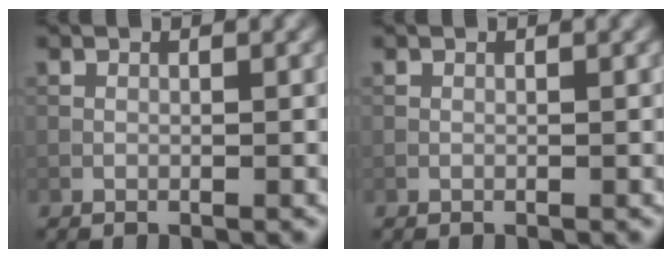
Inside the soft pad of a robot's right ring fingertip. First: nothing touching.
{"total": 0.0}